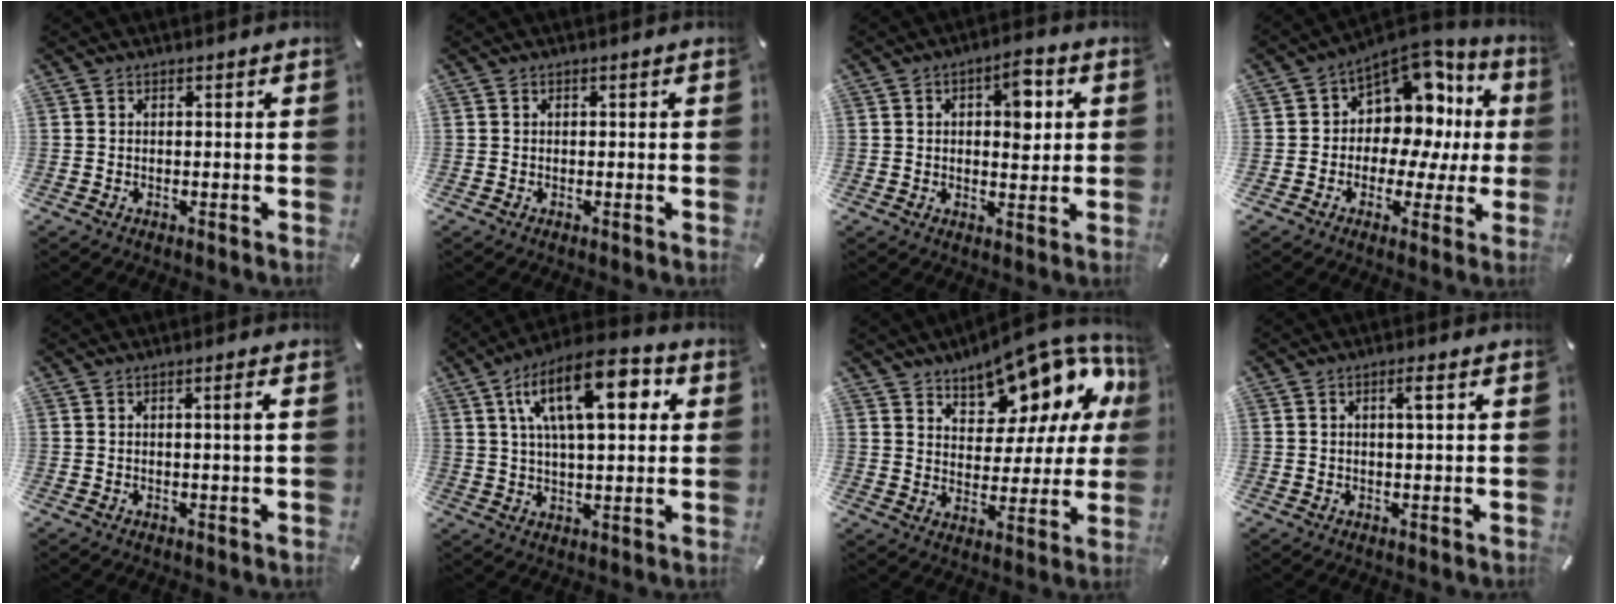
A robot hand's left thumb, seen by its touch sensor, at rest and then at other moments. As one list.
[{"total": 0.0}, {"total": 7.8, "force": [1.7, 4.3, 6.3], "torque": [-0.075, -0.006, 0.022]}, {"total": 12.0, "force": [5.0, 9.0, 6.2], "torque": [-0.073, -0.061, 0.089]}, {"total": 2.2, "force": [0.2, -0.1, 2.1], "torque": [-0.038, -0.002, 0.001]}, {"total": 17.2, "force": [6.4, 7.3, 14.2], "torque": [-0.233, -0.006, 0.101]}, {"total": 14.4, "force": [11.3, 7.0, 5.3], "torque": [-0.072, -0.101, 0.196]}, {"total": 2.5, "force": [0.7, 0.4, 2.4], "torque": [-0.048, 0.004, 0.010]}]